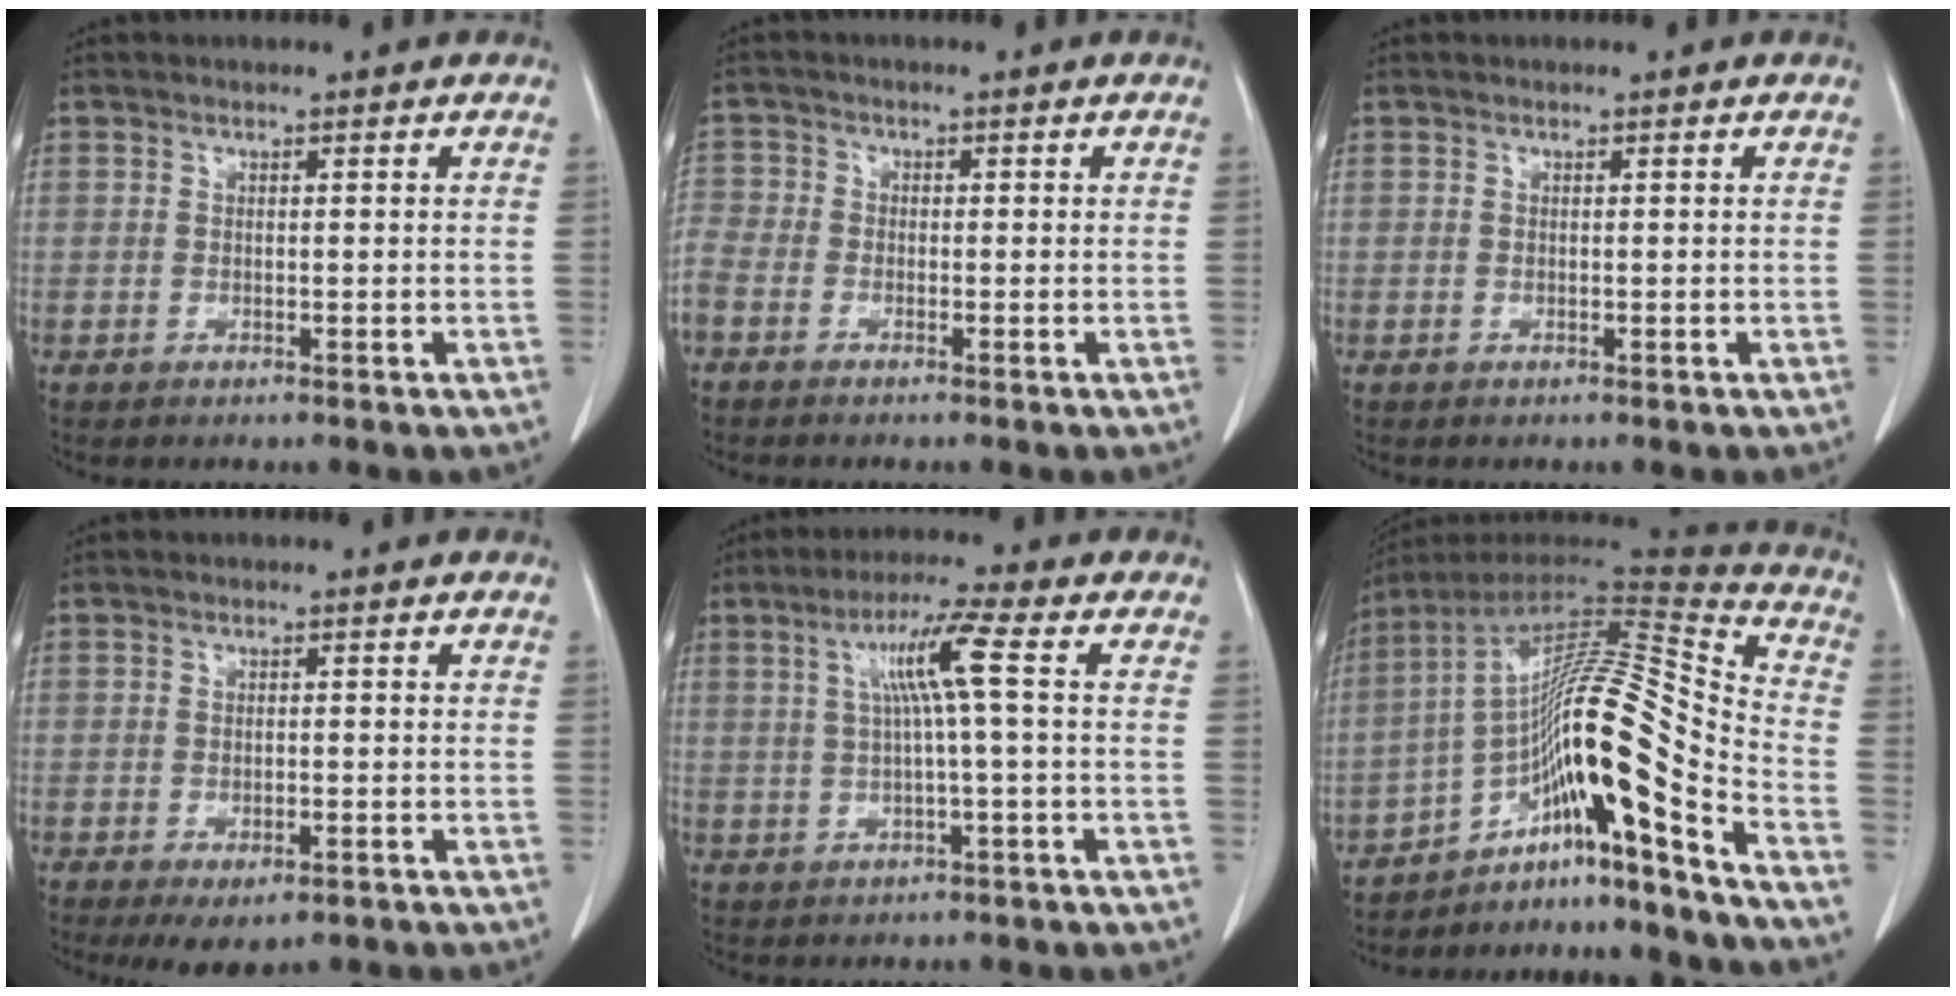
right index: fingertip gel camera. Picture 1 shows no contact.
{"total": 6.4, "force": [-3.3, 4.8, 2.5], "torque": [-0.092, 0.005, -0.067]}
{"total": 0.0}
{"total": 4.5, "force": [-2.7, 2.0, 3.0], "torque": [-0.045, -0.008, -0.032]}
{"total": 7.0, "force": [1.5, -1.3, 6.7], "torque": [-0.125, 0.014, 0.033]}
{"total": 20.4, "force": [-12.3, 0.0, 16.3], "torque": [-0.262, 0.019, -0.207]}